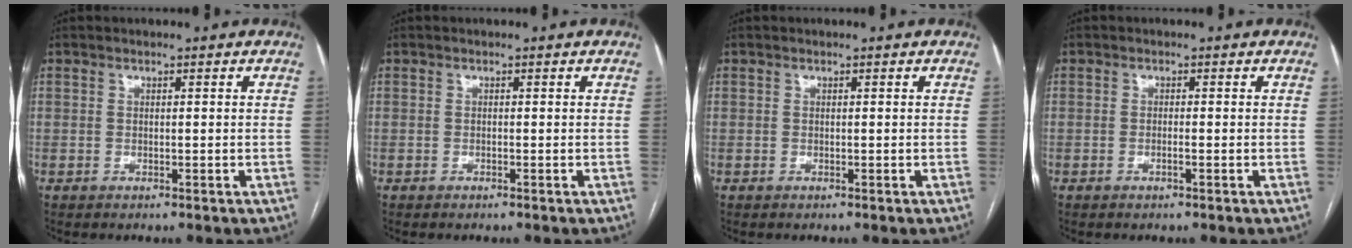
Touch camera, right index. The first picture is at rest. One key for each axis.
{"total": 0.0}
{"total": 0.0}
{"total": 0.8, "fx": -0.3, "fy": 0.0, "fz": 0.8, "tx": -0.017, "ty": 0.000, "tz": -0.005}